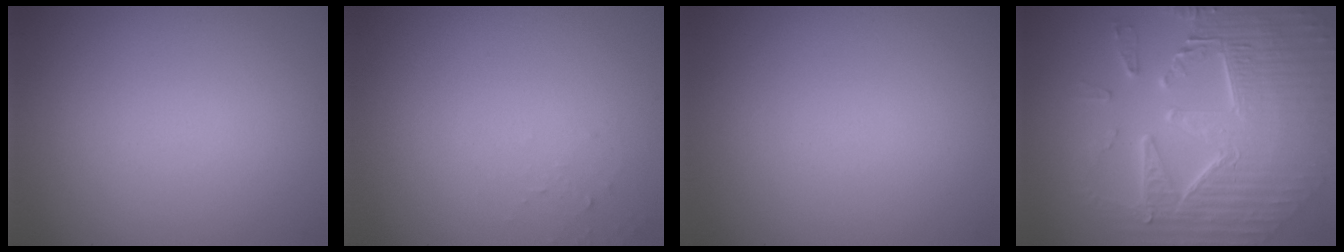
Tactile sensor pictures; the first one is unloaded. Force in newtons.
{"total": 0.6, "press": 0.6, "slide": 0.1}
{"total": 0.0}
{"total": 9.4, "press": 6.4, "slide": 6.9}